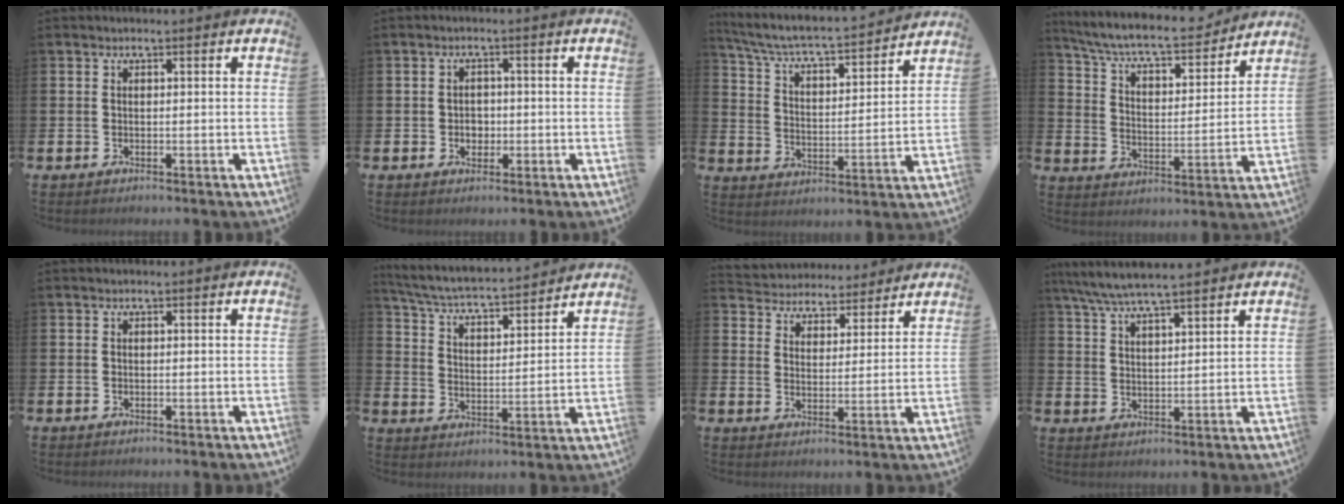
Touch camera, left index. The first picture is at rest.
{"total": 2.1, "force": [-0.3, 1.8, 0.9], "torque": [0.000, 0.000, -0.014]}
{"total": 6.0, "force": [5.6, 0.5, 2.0], "torque": [-0.068, -0.047, 0.089]}
{"total": 8.1, "force": [7.5, 1.2, 2.8], "torque": [-0.091, -0.052, 0.126]}
{"total": 0.0}
{"total": 5.1, "force": [4.9, 0.4, 1.3], "torque": [-0.053, -0.043, 0.079]}
{"total": 4.4, "force": [4.2, 1.4, -0.8], "torque": [-0.015, -0.031, 0.072]}
{"total": 6.3, "force": [5.8, 0.4, 2.2], "torque": [-0.065, -0.021, 0.107]}